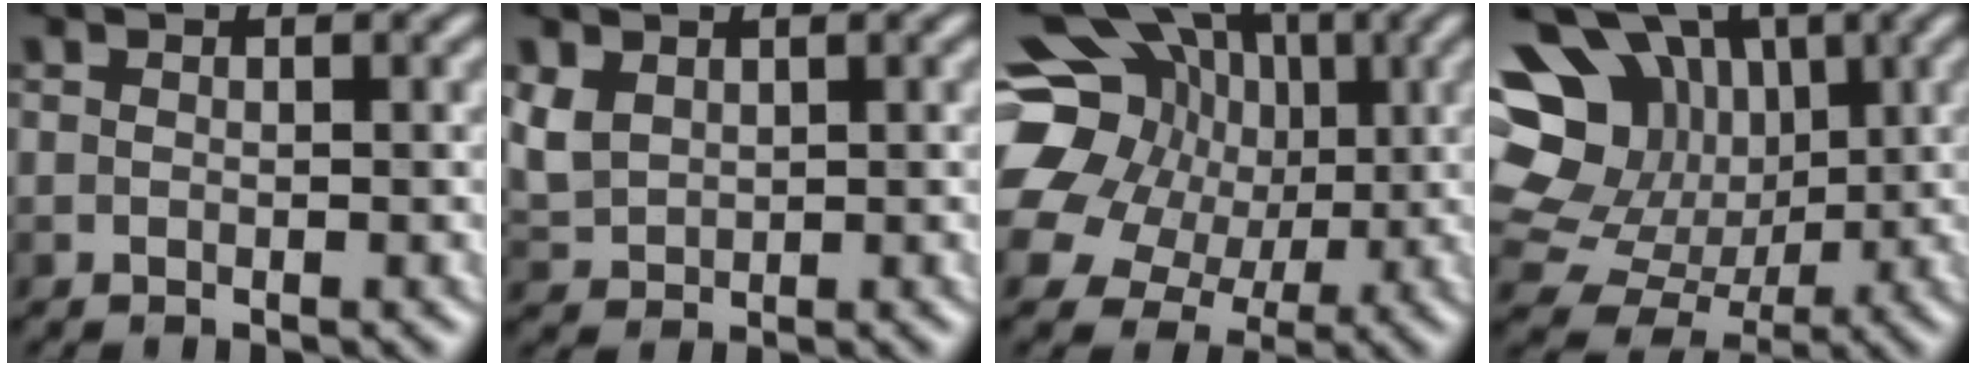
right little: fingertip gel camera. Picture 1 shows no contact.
{"total": 3.0, "force": [0.8, 2.3, 1.8], "torque": [-0.057, -0.005, 0.018]}
{"total": 17.0, "force": [4.1, 13.8, 8.9], "torque": [-0.187, 0.039, 0.050]}
{"total": 11.6, "force": [2.8, 8.8, 7.0], "torque": [-0.154, 0.026, 0.052]}